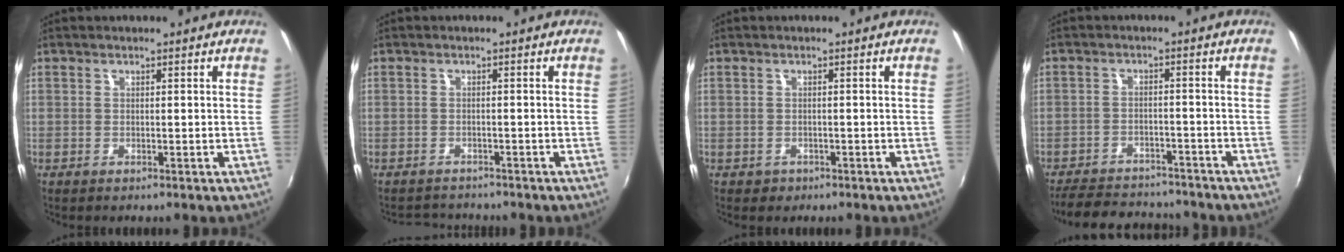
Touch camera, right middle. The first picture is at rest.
{"total": 3.5, "force": [-3.3, 1.0, 0.1], "torque": [-0.015, 0.001, -0.057]}
{"total": 1.6, "force": [-0.8, 1.3, 0.4], "torque": [-0.009, -0.002, -0.008]}
{"total": 13.3, "force": [-11.7, 4.7, 4.4], "torque": [-0.111, 0.012, -0.166]}